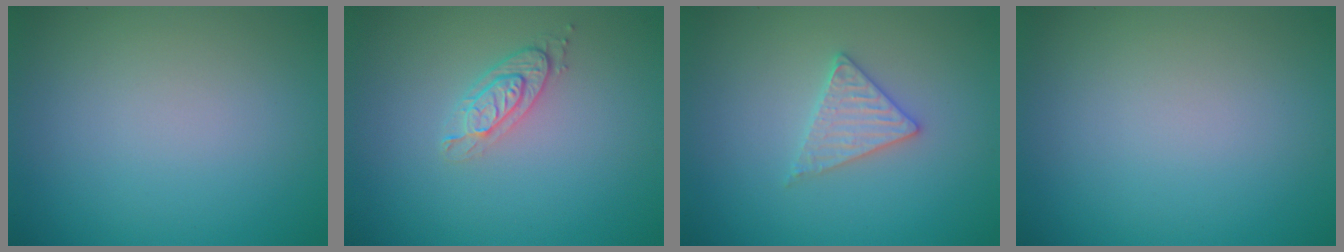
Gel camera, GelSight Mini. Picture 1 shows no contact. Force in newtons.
{"total": 2.1, "press": 1.9, "slide": 0.9}
{"total": 2.4, "press": 2.4, "slide": 0.3}
{"total": 0.0}